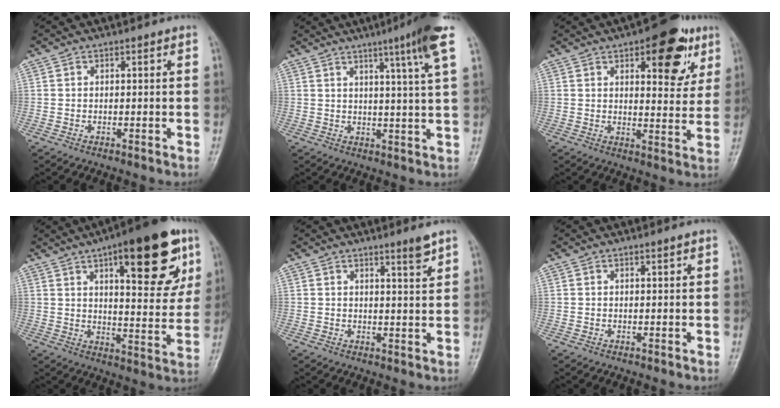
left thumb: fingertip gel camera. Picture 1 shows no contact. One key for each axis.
{"total": 9.7, "fx": 5.2, "fy": -0.6, "fz": 8.2, "tx": -0.117, "ty": -0.019, "tz": 0.068}
{"total": 13.6, "fx": 6.5, "fy": 5.9, "fz": 10.4, "tx": -0.088, "ty": -0.023, "tz": 0.079}
{"total": 21.6, "fx": 10.5, "fy": 7.7, "fz": 17.3, "tx": -0.197, "ty": -0.029, "tz": 0.144}
{"total": 3.1, "fx": 2.4, "fy": 0.0, "fz": 2.0, "tx": -0.027, "ty": -0.024, "tz": 0.037}
{"total": 0.6, "fx": 0.4, "fy": 0.2, "fz": 0.4, "tx": -0.006, "ty": -0.002, "tz": 0.007}